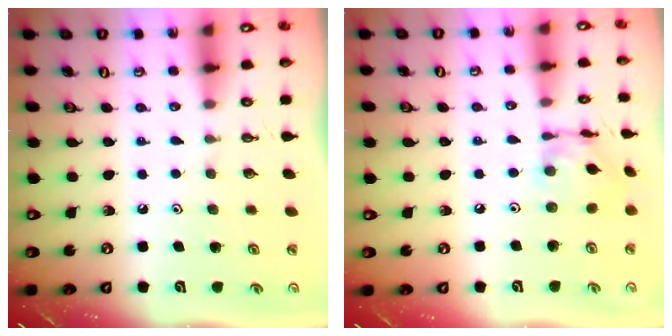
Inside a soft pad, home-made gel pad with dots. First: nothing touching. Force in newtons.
{"total": 9.7, "press": 9.6, "slide": 0.7}